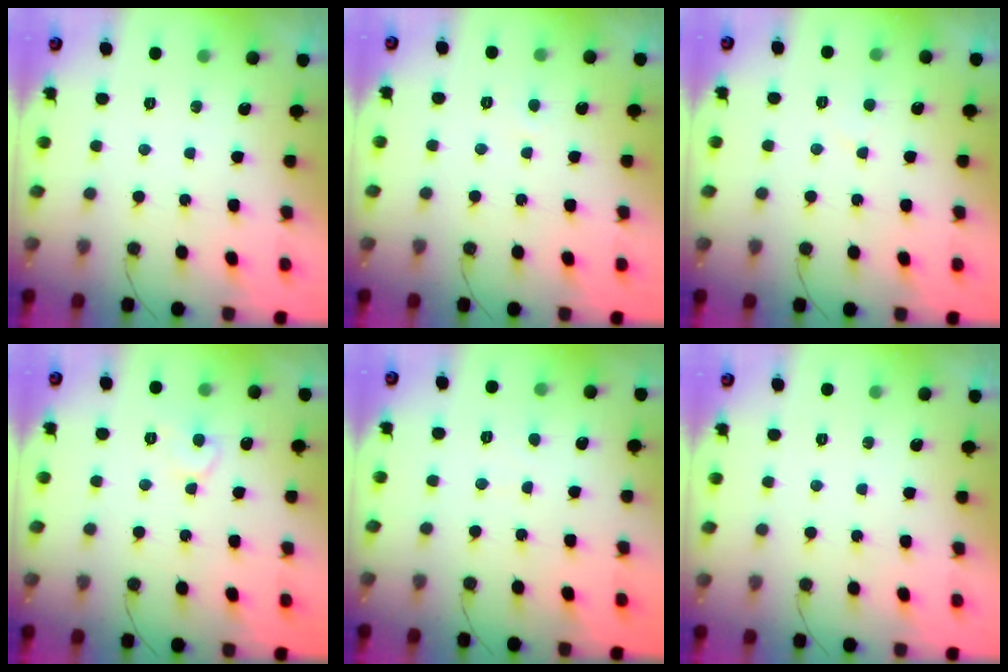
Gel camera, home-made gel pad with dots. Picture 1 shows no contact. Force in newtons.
{"total": 2.0, "press": 2.0, "slide": 0.2}
{"total": 2.6, "press": 2.5, "slide": 0.3}
{"total": 6.5, "press": 6.5, "slide": 0.5}
{"total": 3.5, "press": 3.5, "slide": 0.4}
{"total": 0.0}